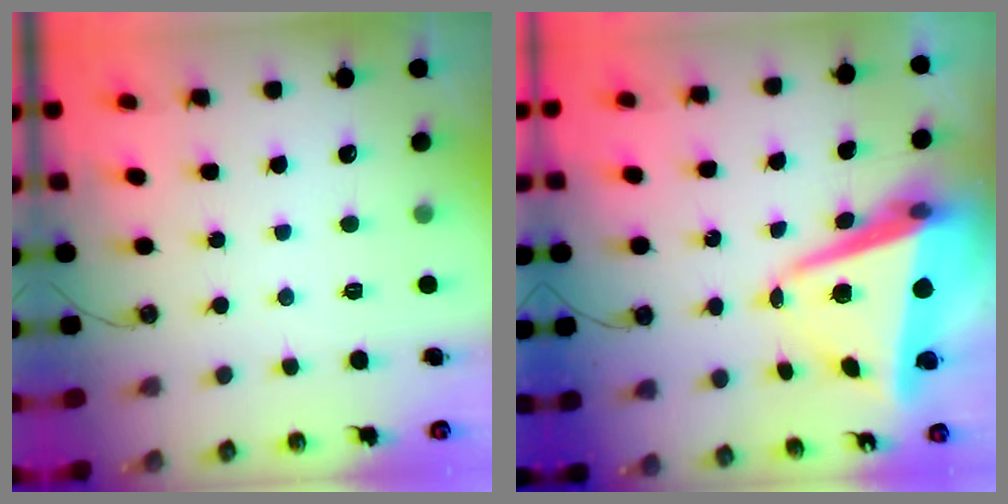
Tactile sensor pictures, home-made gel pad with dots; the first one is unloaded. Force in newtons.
{"total": 11.6, "press": 11.3, "slide": 2.4}